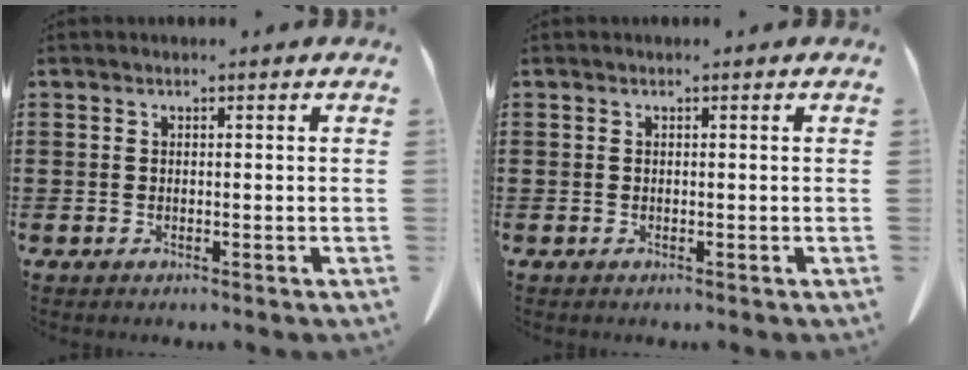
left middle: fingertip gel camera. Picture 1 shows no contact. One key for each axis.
{"total": 0.0}